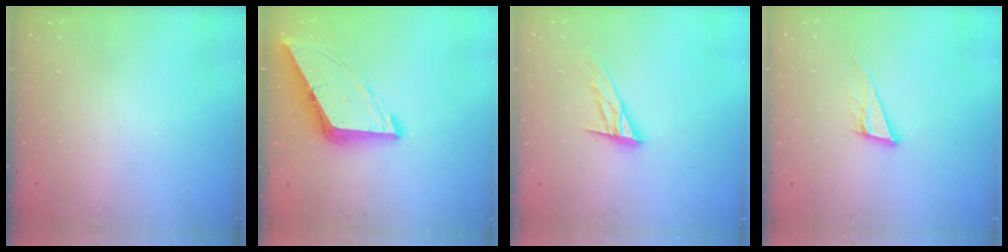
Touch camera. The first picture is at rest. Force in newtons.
{"total": 9.9, "press": 9.9, "slide": 1.1}
{"total": 12.0, "press": 12.0, "slide": 1.0}
{"total": 9.2, "press": 8.4, "slide": 3.5}